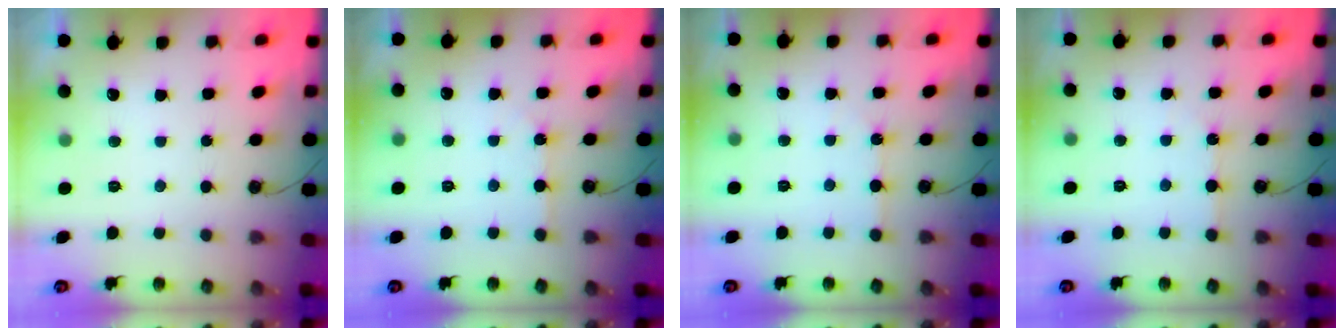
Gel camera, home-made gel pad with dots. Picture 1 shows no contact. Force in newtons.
{"total": 2.7, "press": 2.7, "slide": 0.4}
{"total": 3.2, "press": 3.1, "slide": 0.4}
{"total": 2.0, "press": 1.9, "slide": 0.3}